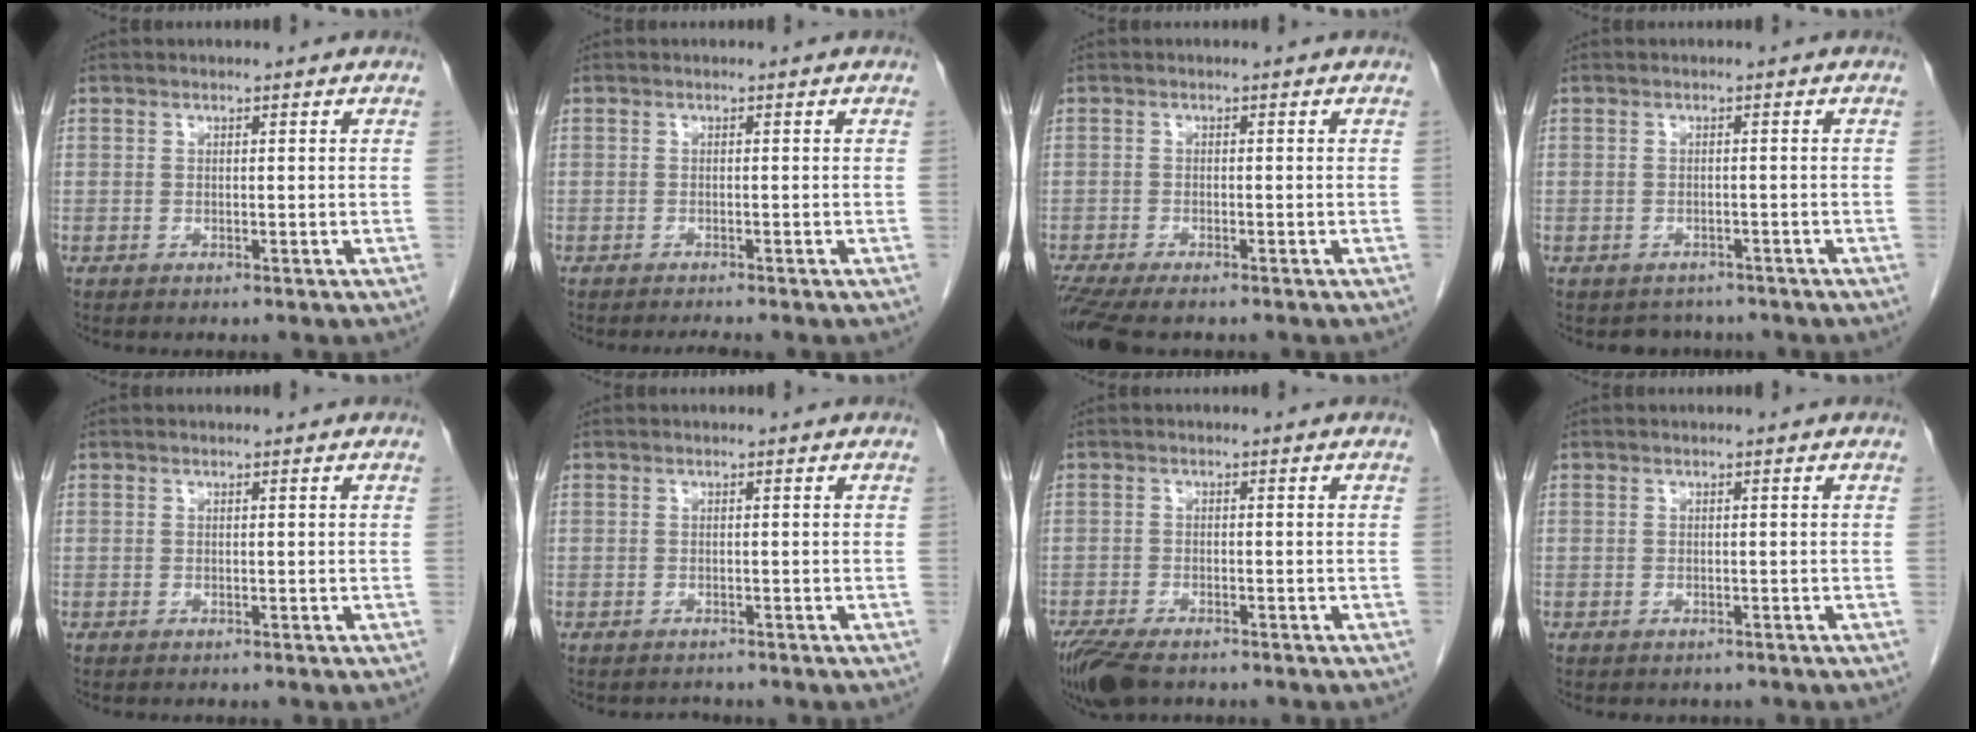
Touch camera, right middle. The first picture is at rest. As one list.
[{"total": 1.2, "force": [-1.1, -0.3, 0.3], "torque": [-0.010, -0.004, -0.016]}, {"total": 7.4, "force": [-5.8, 1.8, 4.3], "torque": [-0.075, -0.014, -0.099]}, {"total": 2.8, "force": [-2.4, 1.5, -0.1], "torque": [-0.004, 0.005, -0.034]}, {"total": 0.0}, {"total": 1.0, "force": [-0.9, 0.4, -0.2], "torque": [-0.002, -0.003, -0.014]}, {"total": 7.4, "force": [-5.6, 2.7, 4.1], "torque": [-0.075, -0.014, -0.095]}, {"total": 1.1, "force": [-0.9, 0.6, 0.1], "torque": [-0.009, 0.001, -0.011]}]